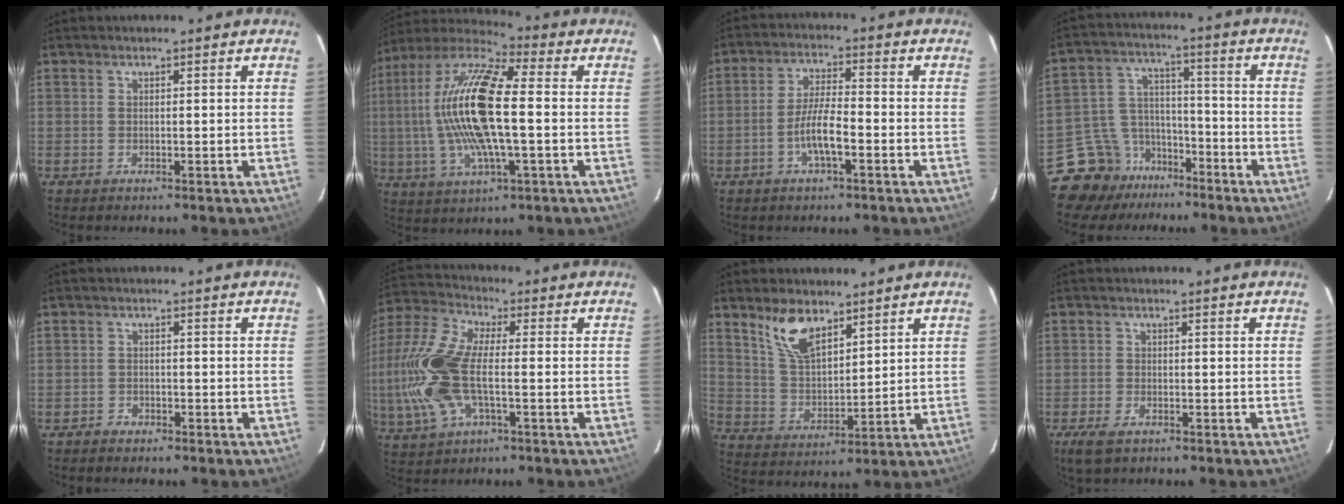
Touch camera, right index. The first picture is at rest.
{"total": 20.1, "force": [0.2, 5.6, 19.3], "torque": [-0.370, 0.005, -0.009]}
{"total": 6.5, "force": [-2.7, 1.1, 5.8], "torque": [-0.117, 0.004, -0.052]}
{"total": 11.6, "force": [-9.0, 7.2, 1.0], "torque": [-0.043, 0.057, -0.150]}
{"total": 1.8, "force": [-1.6, 0.8, 0.1], "torque": [-0.012, 0.002, -0.030]}
{"total": 17.8, "force": [-2.5, 7.7, 15.8], "torque": [-0.353, 0.000, -0.053]}
{"total": 9.3, "force": [6.3, 4.0, 5.6], "torque": [-0.106, 0.008, 0.130]}
{"total": 4.3, "force": [-2.8, 2.0, 2.6], "torque": [-0.066, -0.012, -0.054]}